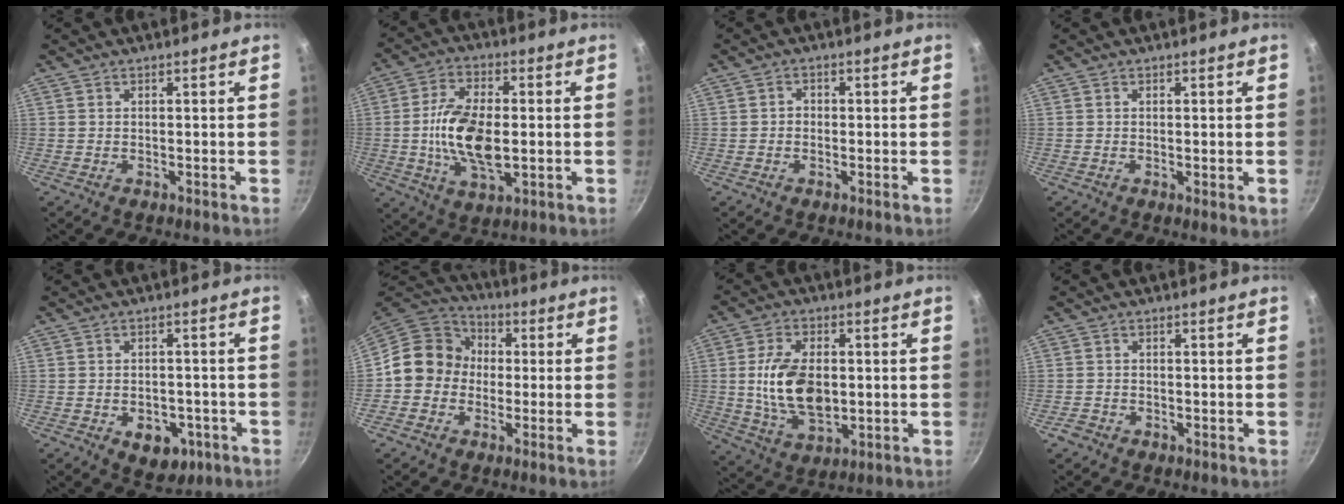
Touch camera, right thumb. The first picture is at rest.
{"total": 13.7, "force": [-0.7, 7.2, 11.6], "torque": [-0.213, 0.009, -0.017]}
{"total": 1.5, "force": [-0.3, 1.3, 0.7], "torque": [-0.008, 0.007, -0.008]}
{"total": 1.1, "force": [0.0, 0.2, 1.1], "torque": [-0.017, -0.007, -0.001]}
{"total": 8.1, "force": [-3.3, 5.4, 5.0], "torque": [-0.038, 0.012, -0.034]}
{"total": 11.1, "force": [-0.3, 10.1, 4.5], "torque": [-0.034, 0.027, -0.029]}
{"total": 13.2, "force": [0.1, 7.9, 10.6], "torque": [-0.181, -0.003, 0.005]}
{"total": 1.8, "force": [-1.4, 1.1, 0.4], "torque": [-0.011, 0.010, -0.024]}